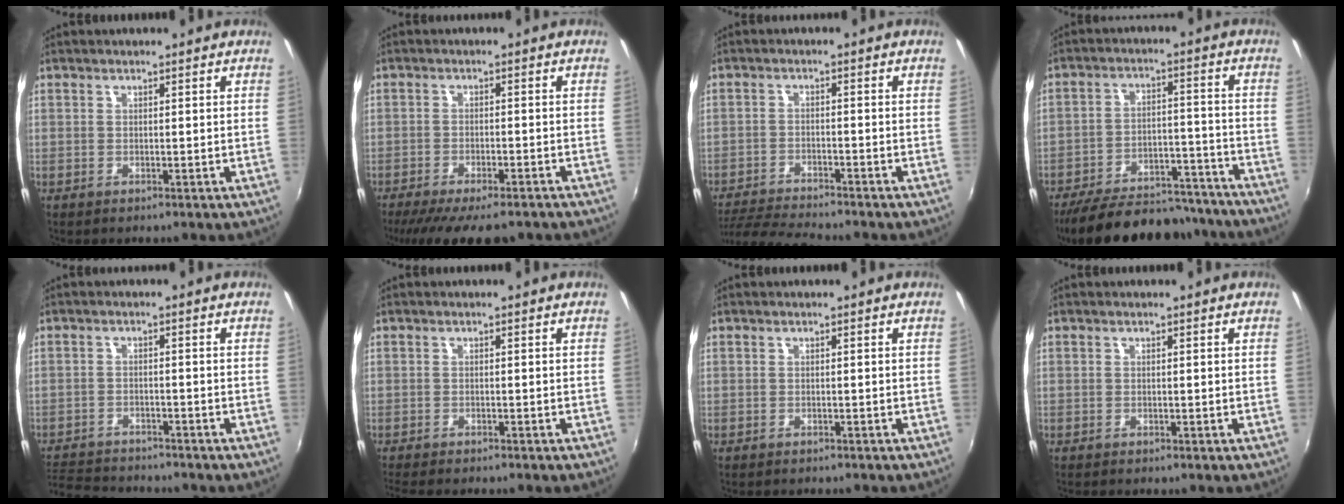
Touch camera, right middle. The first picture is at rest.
{"total": 12.8, "force": [-10.4, 3.2, 6.8], "torque": [-0.142, -0.040, -0.160]}
{"total": 9.6, "force": [-9.0, 0.5, 3.3], "torque": [-0.088, -0.019, -0.158]}
{"total": 23.2, "force": [-20.1, 8.0, 8.4], "torque": [-0.167, 0.025, -0.265]}
{"total": 9.9, "force": [-9.1, 2.8, 2.8], "torque": [-0.085, -0.006, -0.150]}
{"total": 5.3, "force": [-4.8, 0.6, 2.2], "torque": [-0.052, -0.020, -0.081]}
{"total": 1.9, "force": [-1.8, 0.4, 0.5], "torque": [-0.018, -0.011, -0.028]}
{"total": 0.7, "force": [-0.7, 0.1, 0.1], "torque": [-0.002, -0.005, -0.016]}